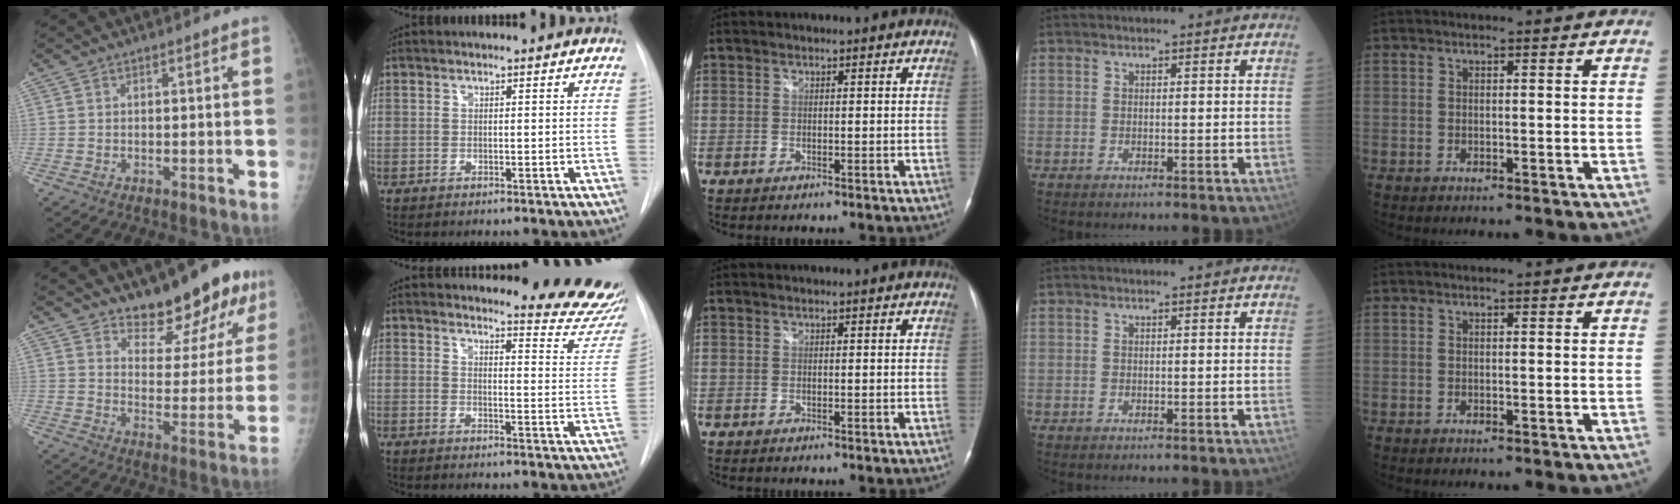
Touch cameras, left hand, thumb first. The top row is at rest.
{"thumb": {"total": 13.3, "force": [10.6, 4.7, 6.6], "torque": [-0.051, -0.081, 0.154]}, "index": {"total": 12.9, "force": [12.7, 1.2, 2.4], "torque": [-0.003, -0.102, 0.115]}}